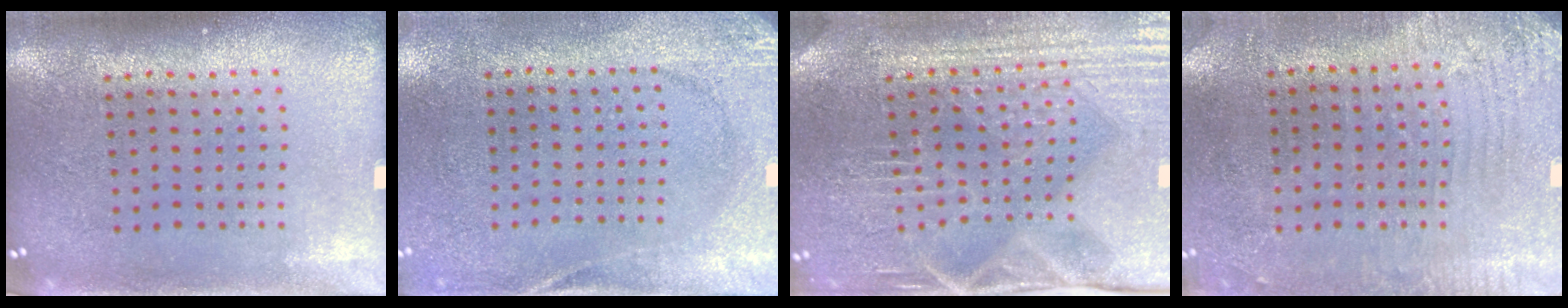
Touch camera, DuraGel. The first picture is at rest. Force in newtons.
{"total": 2.7, "press": 2.1, "slide": 1.7}
{"total": 4.2, "press": 4.1, "slide": 0.9}
{"total": 2.8, "press": 2.4, "slide": 1.5}